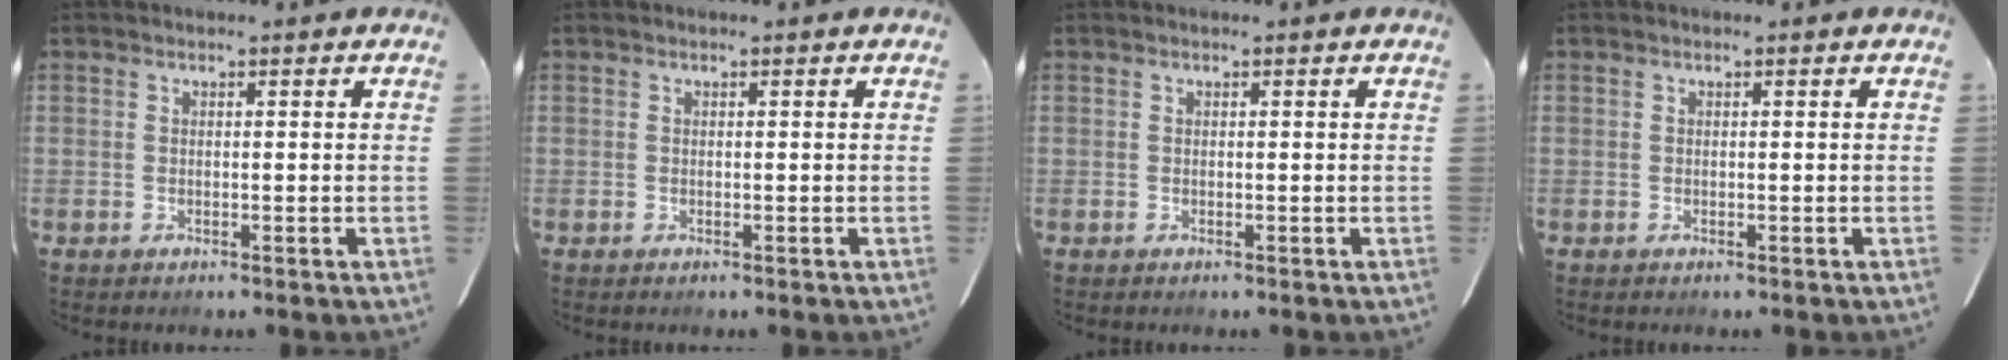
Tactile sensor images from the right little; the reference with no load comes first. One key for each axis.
{"total": 0.0}
{"total": 0.0}
{"total": 0.0}